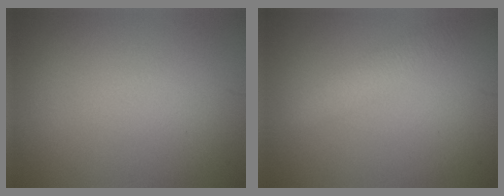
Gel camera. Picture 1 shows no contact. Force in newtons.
{"total": 2.2, "press": 2.2, "slide": 0.1}